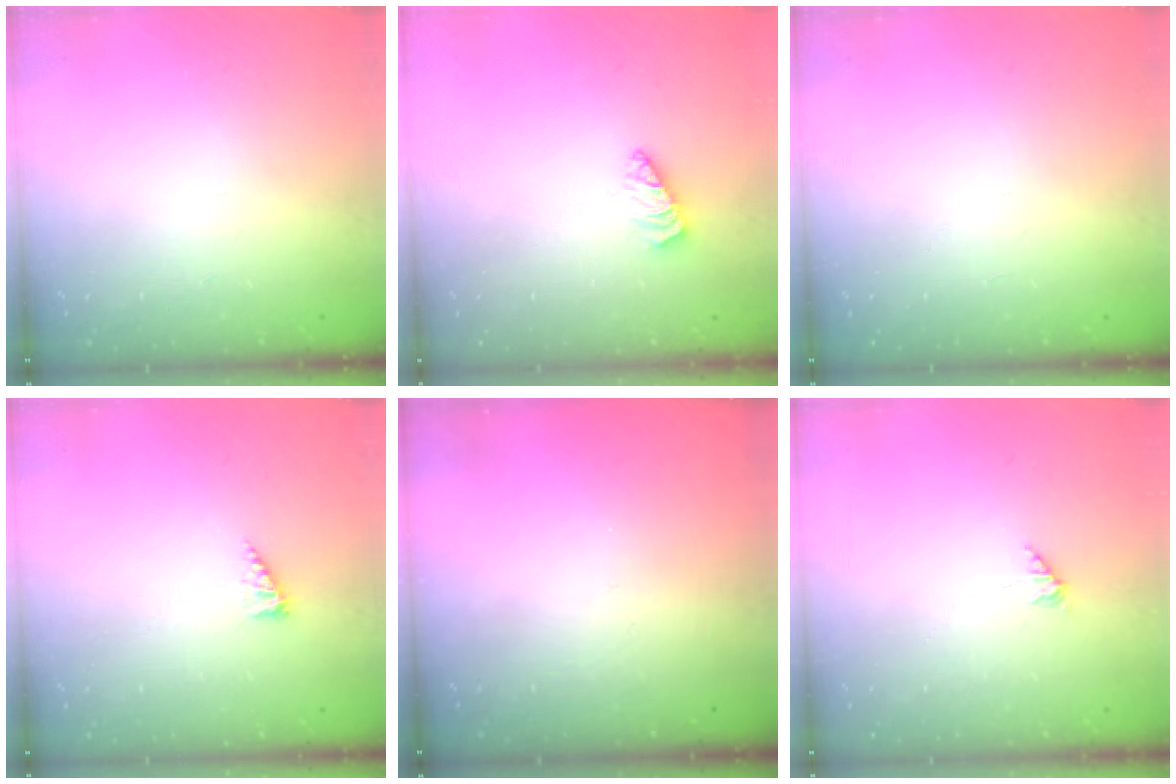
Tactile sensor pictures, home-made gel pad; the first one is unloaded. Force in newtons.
{"total": 1.5, "press": 1.5, "slide": 0.3}
{"total": 0.0}
{"total": 2.8, "press": 2.8, "slide": 0.4}
{"total": 0.0}
{"total": 1.5, "press": 1.4, "slide": 0.3}